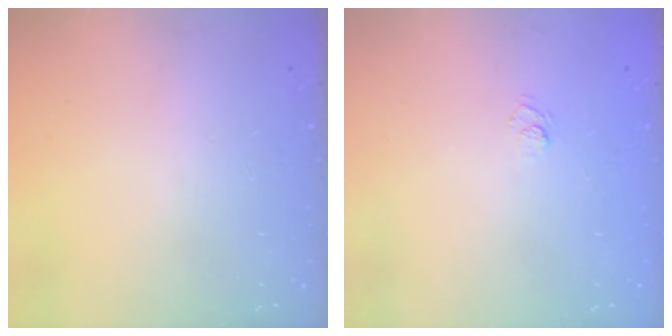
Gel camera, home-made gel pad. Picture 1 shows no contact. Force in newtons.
{"total": 4.5, "press": 4.3, "slide": 1.2}